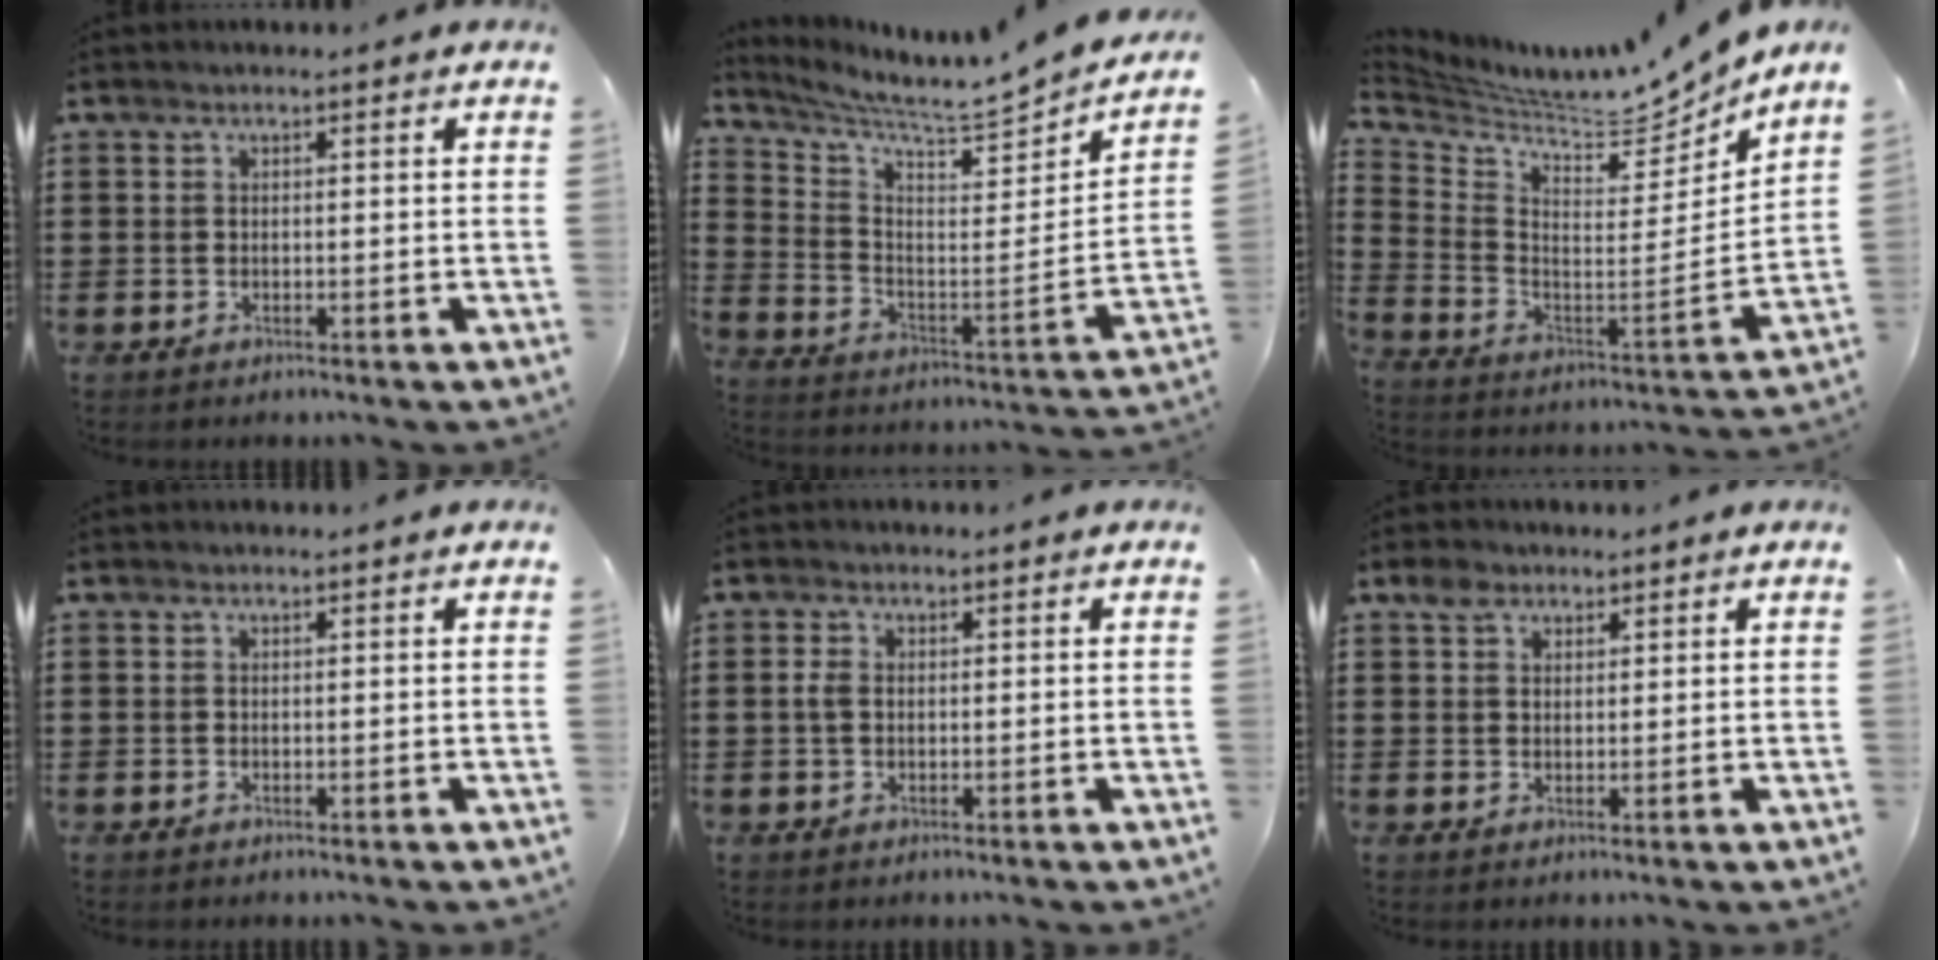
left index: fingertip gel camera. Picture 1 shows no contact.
{"total": 5.4, "force": [5.1, -0.1, 1.8], "torque": [-0.064, -0.054, 0.079]}
{"total": 6.1, "force": [6.0, 0.5, 1.2], "torque": [-0.054, -0.062, 0.096]}
{"total": 0.0}
{"total": 1.8, "force": [0.0, 1.2, 1.4], "torque": [-0.038, 0.002, -0.002]}
{"total": 2.7, "force": [1.7, 1.9, 1.0], "torque": [-0.018, 0.006, 0.030]}